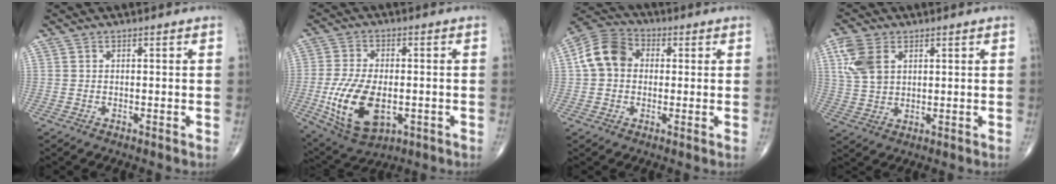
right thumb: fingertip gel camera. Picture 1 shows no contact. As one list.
[{"total": 14.5, "force": [-3.1, 8.0, 11.7], "torque": [-0.218, -0.006, -0.042]}, {"total": 9.6, "force": [1.0, 7.7, 5.8], "torque": [-0.101, 0.026, 0.004]}, {"total": 8.2, "force": [3.1, 5.4, 5.4], "torque": [-0.111, -0.003, 0.065]}]